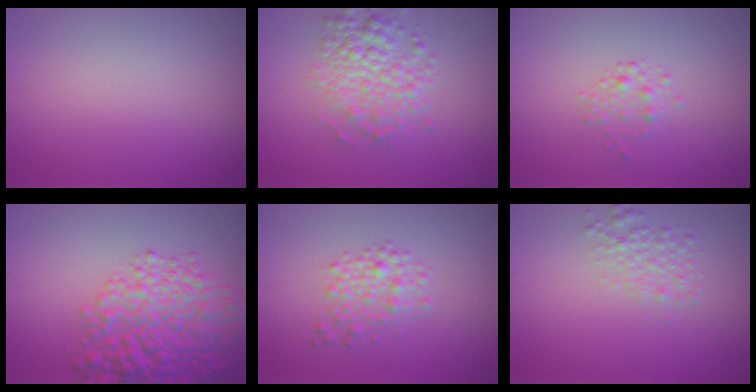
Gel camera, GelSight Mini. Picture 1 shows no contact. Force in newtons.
{"total": 4.4, "press": 4.4, "slide": 0.0}
{"total": 1.3, "press": 1.3, "slide": 0.0}
{"total": 7.6, "press": 7.6, "slide": 0.3}
{"total": 2.6, "press": 2.6, "slide": 0.1}
{"total": 2.0, "press": 2.0, "slide": 0.1}